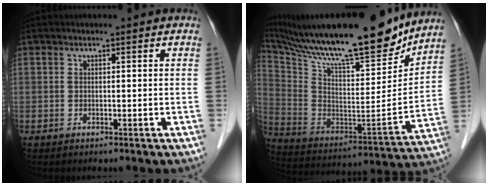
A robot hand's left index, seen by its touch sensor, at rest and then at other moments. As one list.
[{"total": 29.4, "force": [24.9, 4.3, 15.0], "torque": [-0.279, -0.037, 0.385]}]